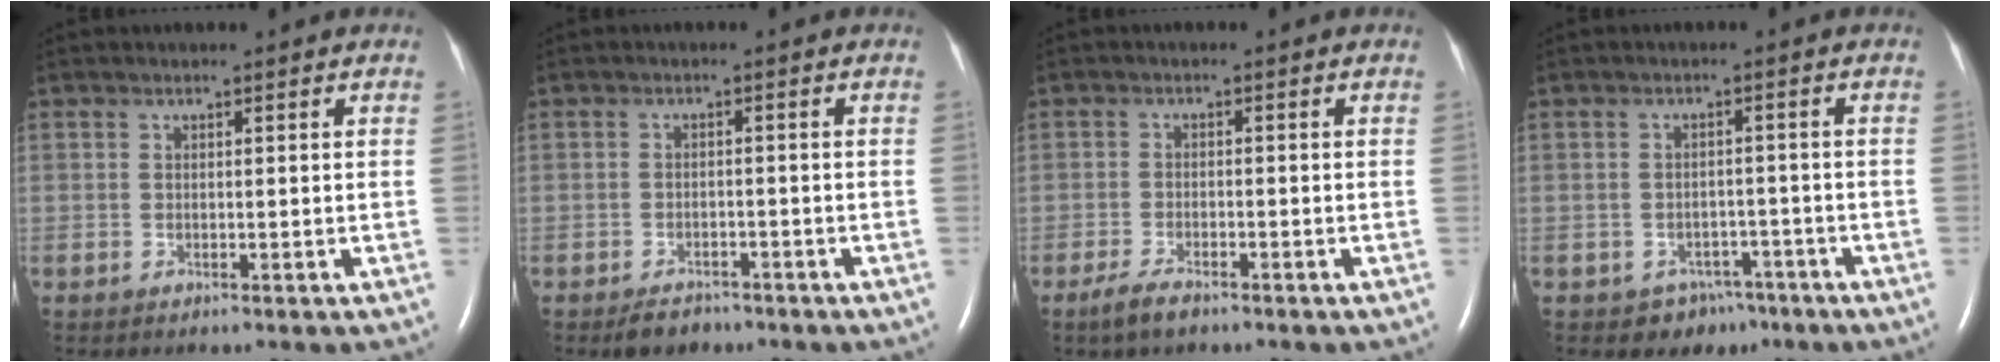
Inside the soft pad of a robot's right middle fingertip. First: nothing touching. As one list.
[{"total": 3.0, "force": [-2.3, 1.6, 1.0], "torque": [-0.022, 0.000, -0.030]}, {"total": 3.1, "force": [-2.3, 0.8, 1.9], "torque": [-0.050, -0.006, -0.043]}, {"total": 4.3, "force": [-2.8, 3.3, 0.5], "torque": [-0.002, 0.012, -0.031]}]